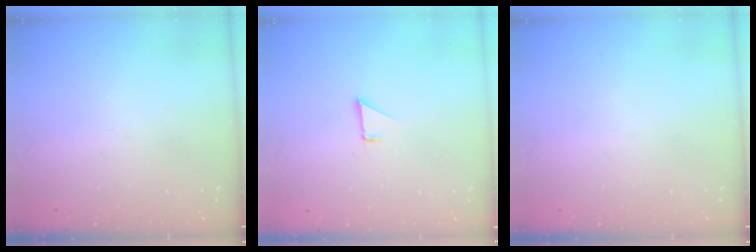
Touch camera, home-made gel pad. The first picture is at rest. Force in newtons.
{"total": 1.5, "press": 1.5, "slide": 0.1}
{"total": 0.0}